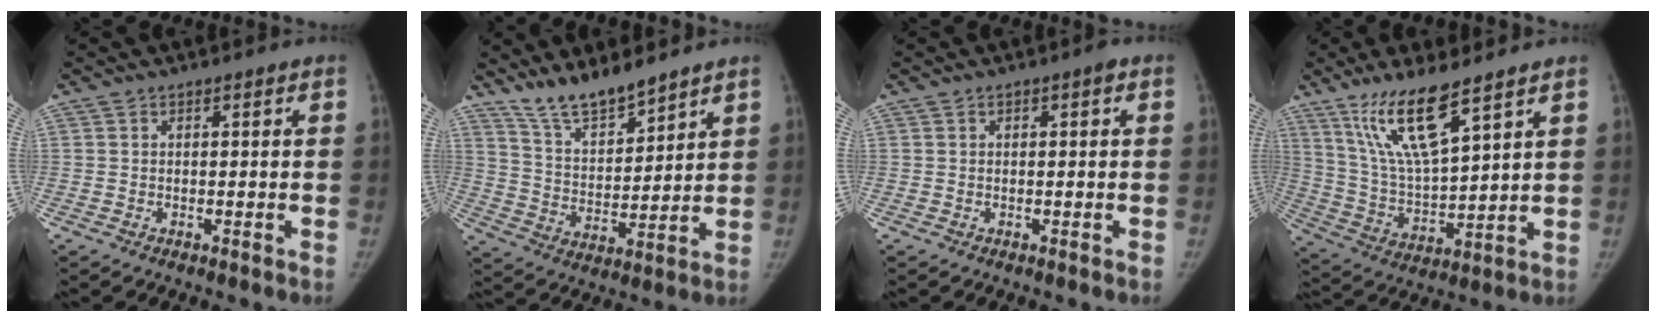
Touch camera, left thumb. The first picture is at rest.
{"total": 10.1, "force": [8.9, 2.1, 4.3], "torque": [-0.061, -0.059, 0.174]}
{"total": 0.9, "force": [0.2, 0.2, 0.8], "torque": [-0.018, 0.002, 0.001]}
{"total": 13.8, "force": [9.0, 2.8, 10.1], "torque": [-0.188, -0.049, 0.189]}